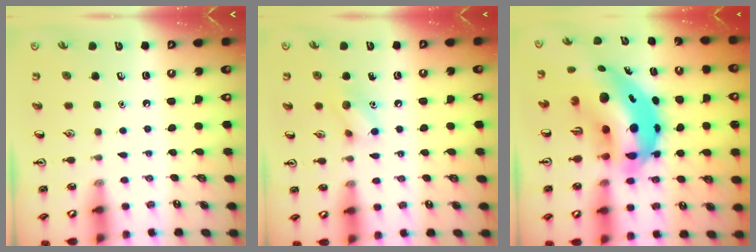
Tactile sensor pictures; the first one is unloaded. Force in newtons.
{"total": 7.9, "press": 7.9, "slide": 0.5}
{"total": 16.0, "press": 15.4, "slide": 4.3}